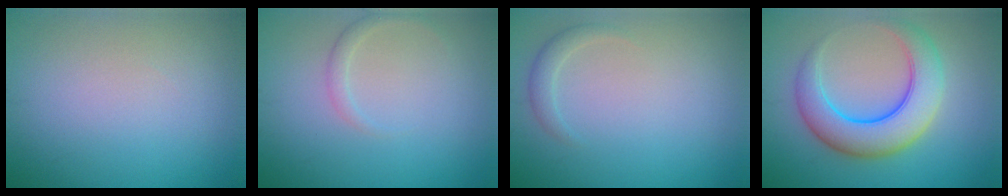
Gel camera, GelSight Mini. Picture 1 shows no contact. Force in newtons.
{"total": 1.2, "press": 1.2, "slide": 0.1}
{"total": 1.2, "press": 1.2, "slide": 0.1}
{"total": 7.0, "press": 7.0, "slide": 0.2}